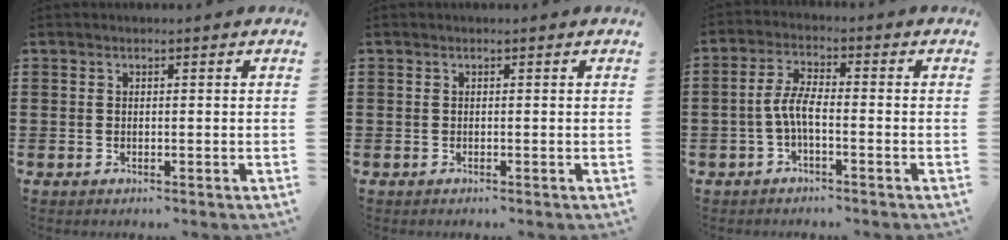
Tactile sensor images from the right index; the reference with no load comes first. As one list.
[{"total": 0.0}, {"total": 4.6, "force": [-1.4, 1.4, 4.2], "torque": [-0.104, -0.002, -0.036]}]